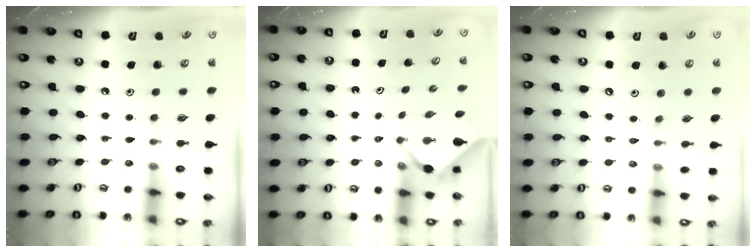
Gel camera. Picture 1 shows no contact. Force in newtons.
{"total": 2.4, "press": 2.3, "slide": 0.3}
{"total": 1.6, "press": 1.6, "slide": 0.2}